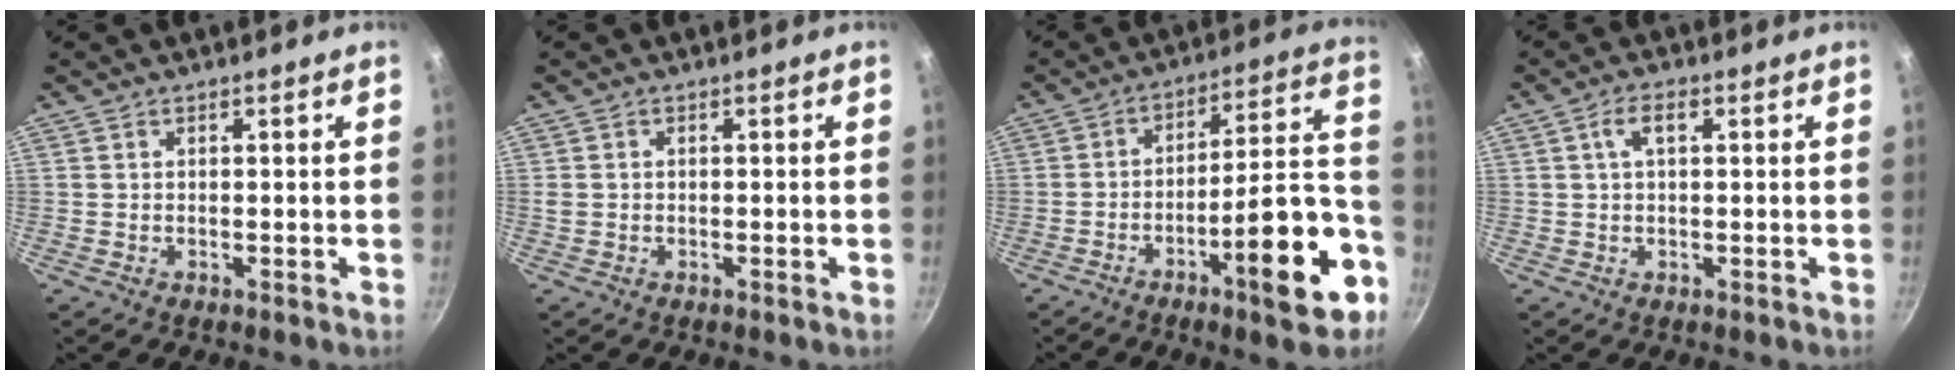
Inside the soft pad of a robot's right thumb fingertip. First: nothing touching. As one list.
[{"total": 1.0, "force": [-0.3, 0.7, 0.7], "torque": [-0.013, 0.003, -0.005]}, {"total": 17.8, "force": [-7.9, 4.9, 15.2], "torque": [-0.188, 0.053, -0.117]}, {"total": 3.6, "force": [1.1, 1.7, 3.1], "torque": [-0.058, 0.009, 0.018]}]